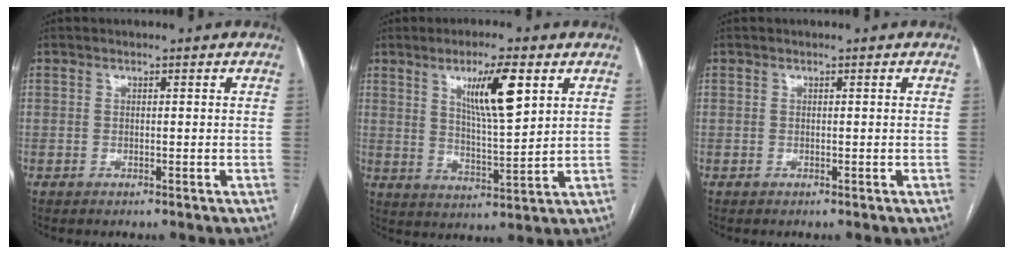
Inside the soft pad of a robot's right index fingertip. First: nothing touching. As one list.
[{"total": 9.7, "force": [4.3, 1.2, 8.6], "torque": [-0.150, -0.004, 0.076]}, {"total": 0.0}]